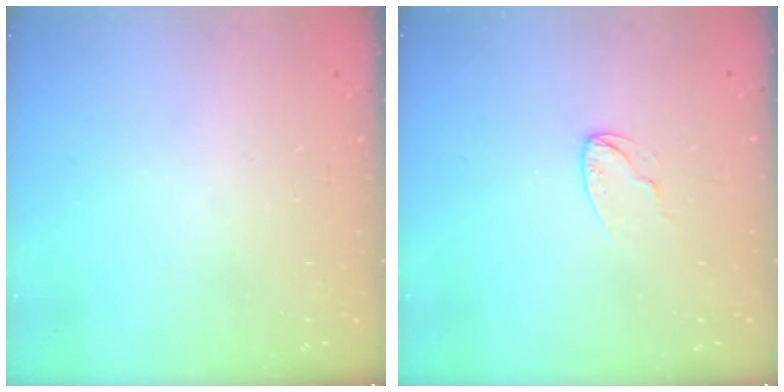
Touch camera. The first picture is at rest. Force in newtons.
{"total": 4.1, "press": 4.1, "slide": 0.4}